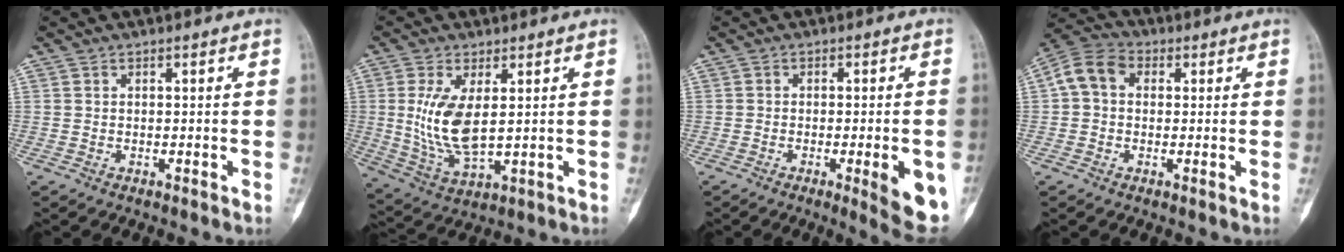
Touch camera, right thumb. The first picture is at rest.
{"total": 10.4, "force": [1.5, 4.5, 9.3], "torque": [-0.187, -0.021, 0.043]}
{"total": 9.6, "force": [-3.2, 2.1, 8.8], "torque": [-0.102, -0.006, -0.033]}
{"total": 7.6, "force": [1.1, 5.7, 4.8], "torque": [-0.086, 0.027, 0.013]}